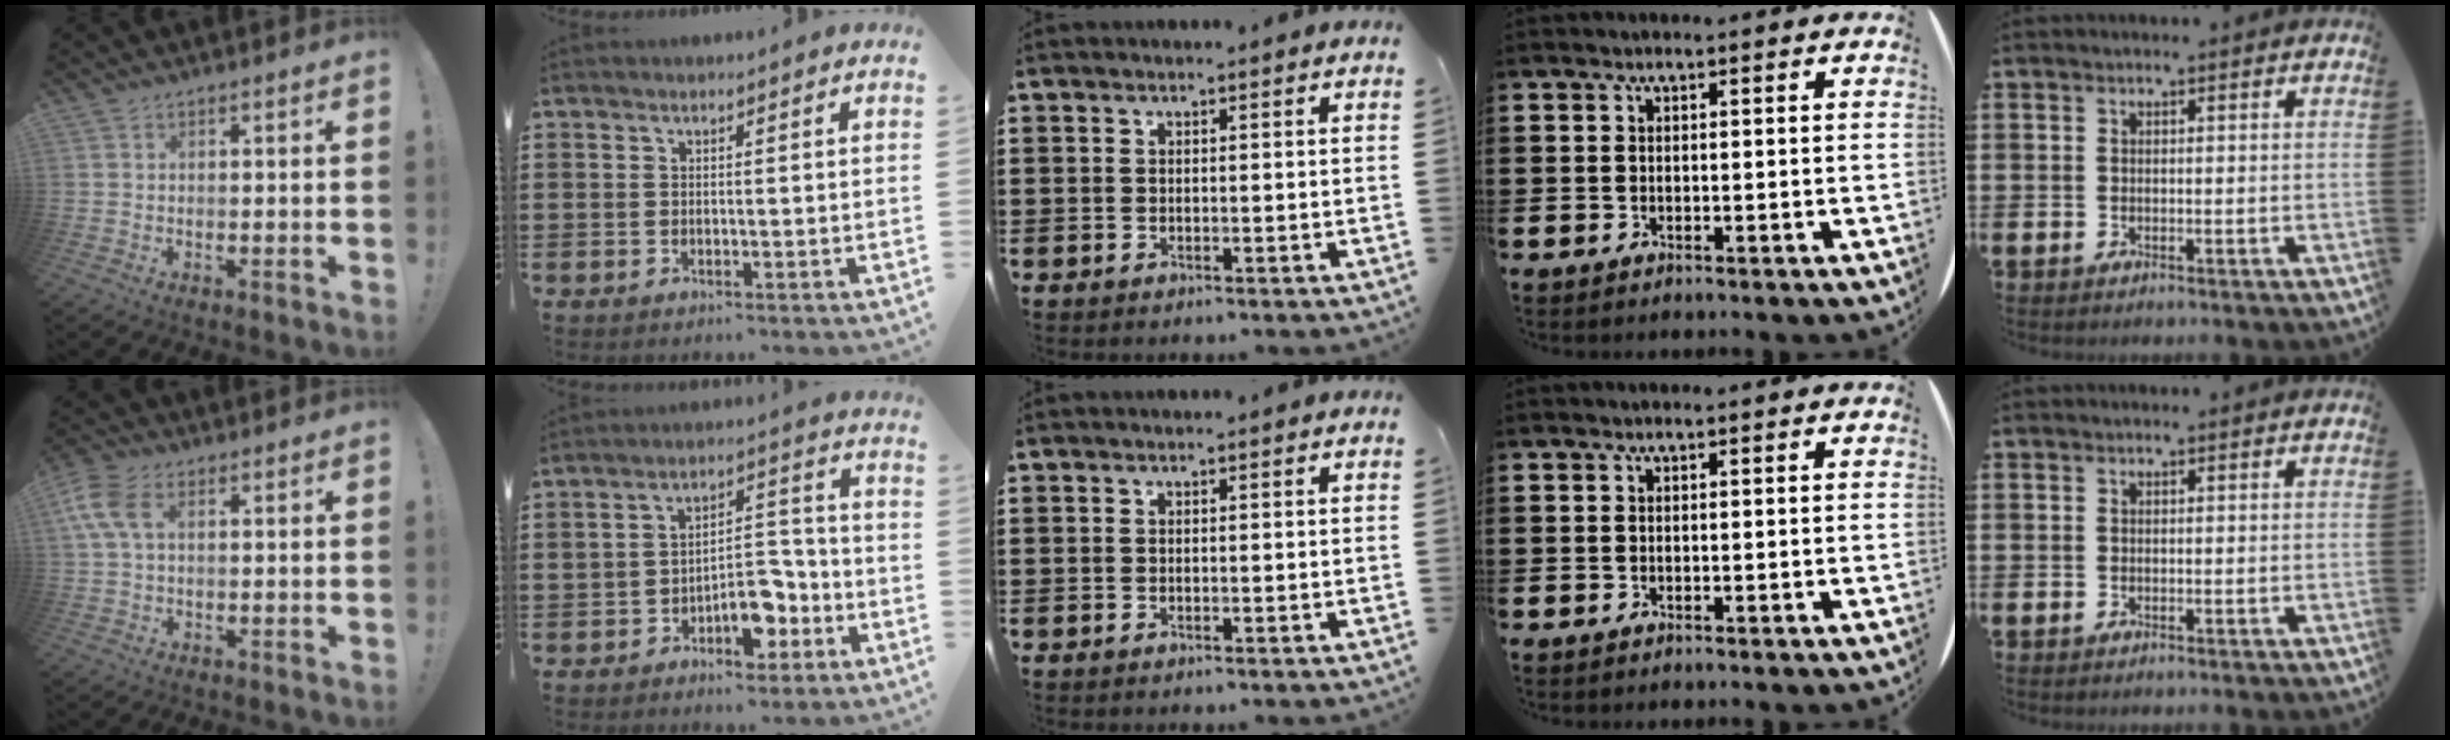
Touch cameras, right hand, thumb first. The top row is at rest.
{"thumb": {"total": 8.2, "force": [2.0, 4.9, 6.2], "torque": [-0.144, 0.008, 0.037]}, "index": {"total": 7.4, "force": [-4.1, 3.9, 4.8], "torque": [-0.066, 0.019, -0.071]}}